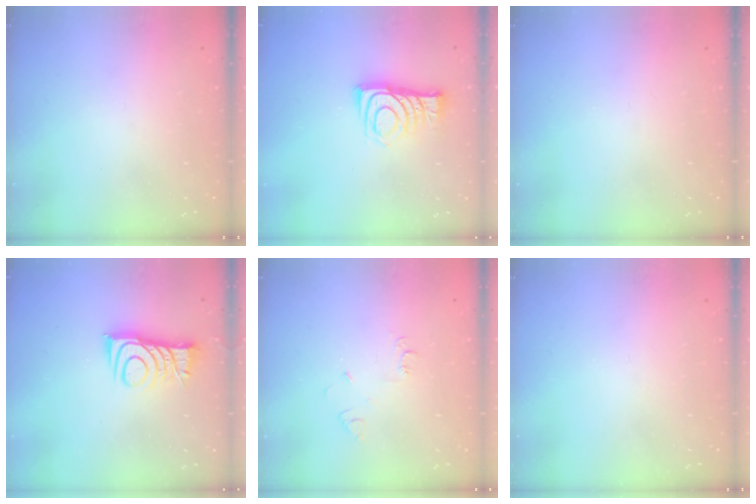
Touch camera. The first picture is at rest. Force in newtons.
{"total": 9.5, "press": 9.5, "slide": 0.3}
{"total": 0.0}
{"total": 8.8, "press": 8.8, "slide": 0.1}
{"total": 4.9, "press": 4.8, "slide": 0.7}
{"total": 0.0}